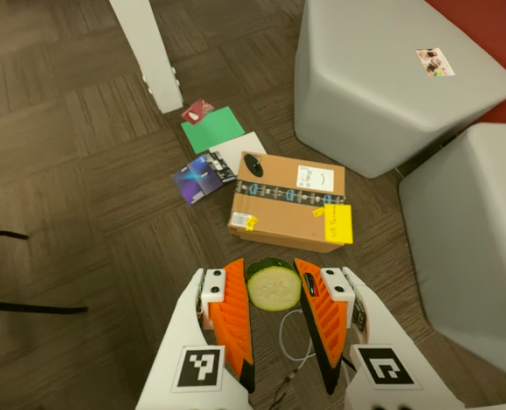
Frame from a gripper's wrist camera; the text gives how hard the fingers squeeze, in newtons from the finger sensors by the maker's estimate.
{"total": 10.4, "left": 10.4, "right": 10.3}